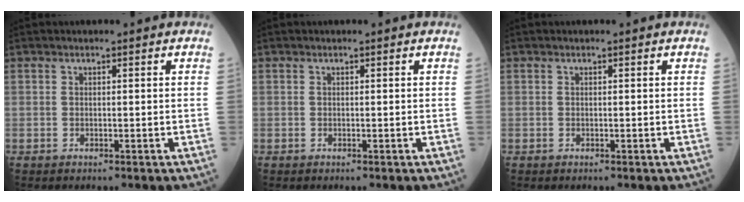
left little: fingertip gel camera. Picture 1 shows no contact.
{"total": 0.0}
{"total": 0.0}